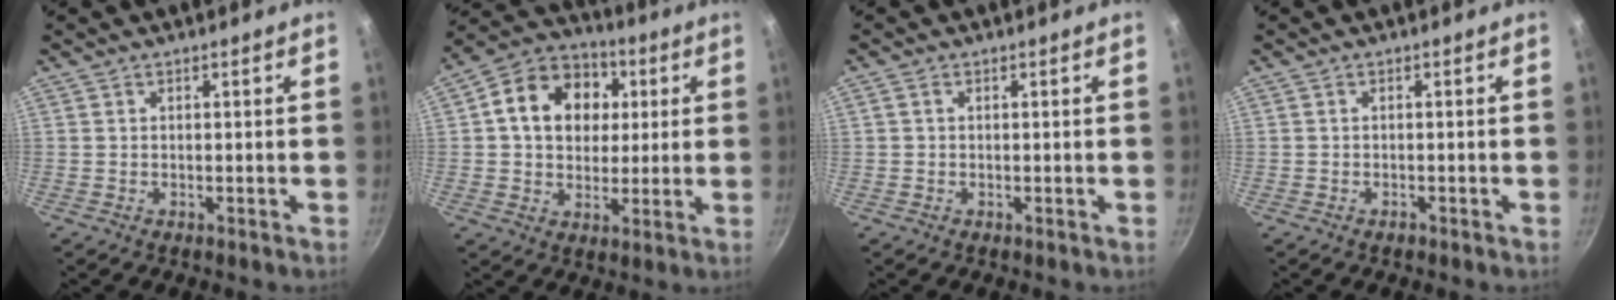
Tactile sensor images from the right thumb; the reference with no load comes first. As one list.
[{"total": 15.7, "force": [3.2, 12.3, 9.2], "torque": [-0.126, 0.017, 0.040]}, {"total": 0.8, "force": [0.1, 0.6, 0.5], "torque": [-0.010, 0.005, 0.002]}, {"total": 0.7, "force": [-0.5, 0.4, 0.3], "torque": [-0.008, 0.004, -0.008]}]